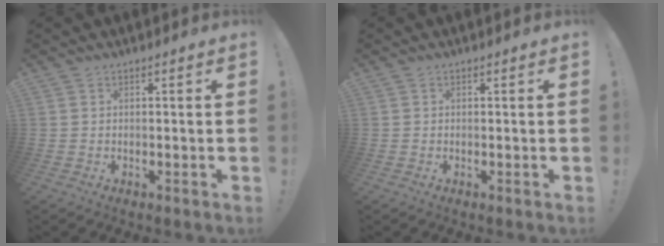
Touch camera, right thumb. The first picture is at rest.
{"total": 0.0}